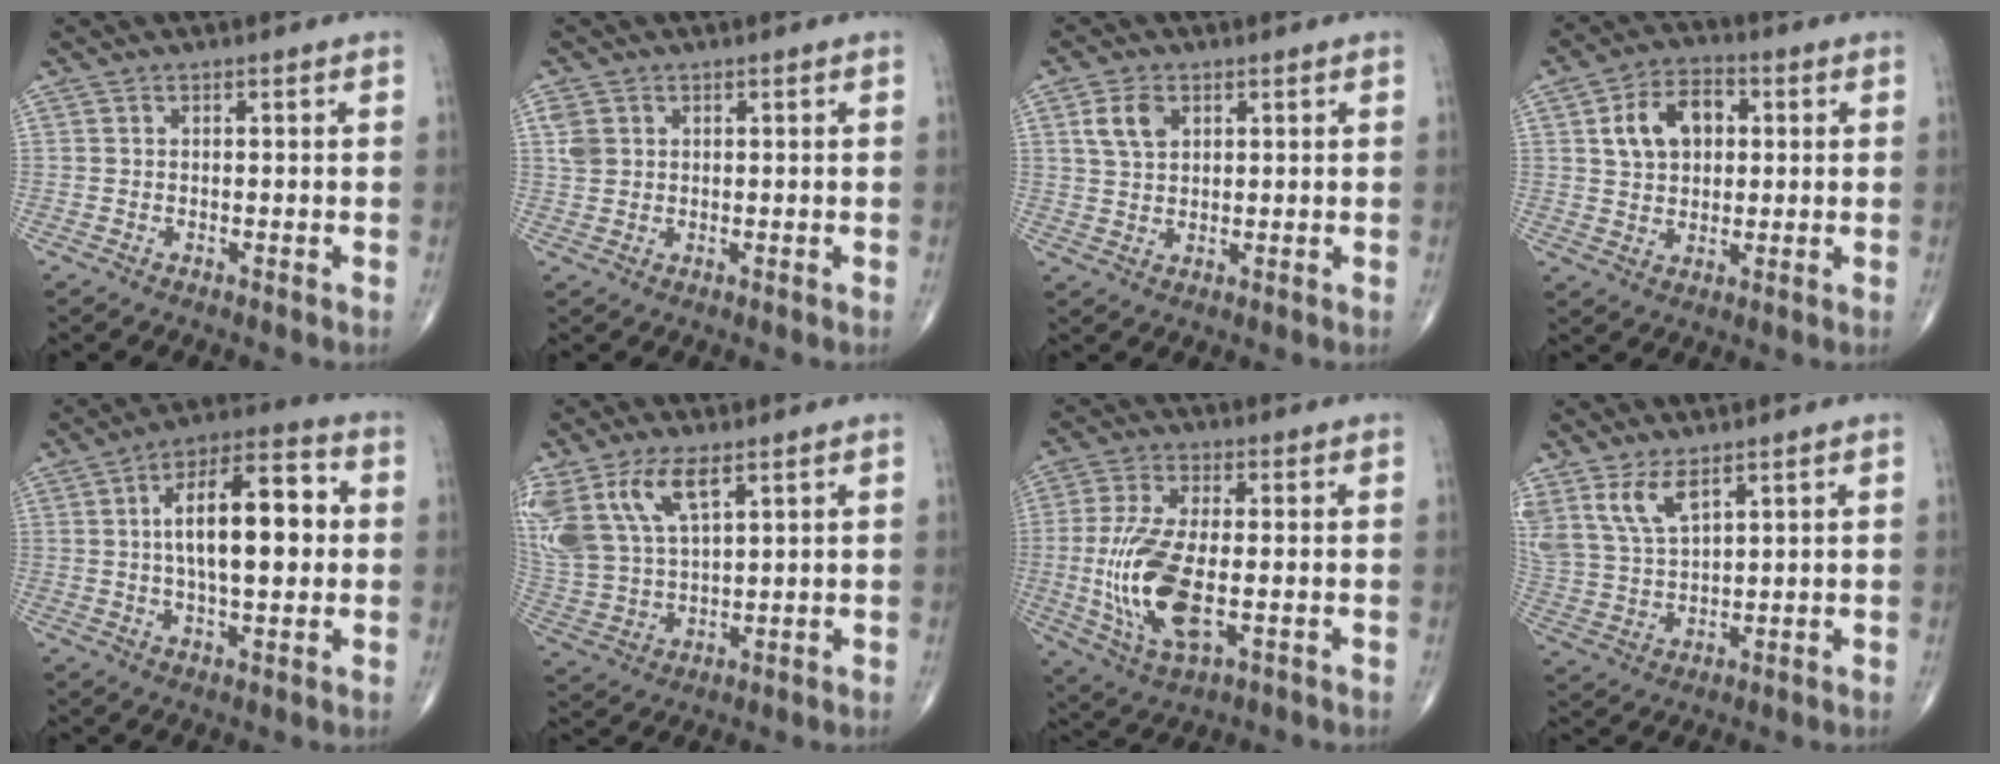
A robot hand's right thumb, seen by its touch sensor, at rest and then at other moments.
{"total": 3.0, "force": [0.9, 2.4, 1.5], "torque": [-0.026, 0.001, 0.023]}
{"total": 6.5, "force": [2.2, 4.5, 4.1], "torque": [-0.066, 0.000, 0.040]}
{"total": 10.0, "force": [2.3, 6.8, 6.9], "torque": [-0.098, 0.008, 0.037]}
{"total": 16.8, "force": [1.8, 7.1, 15.1], "torque": [-0.225, 0.022, 0.023]}
{"total": 15.7, "force": [7.9, 7.5, 11.3], "torque": [-0.248, -0.019, 0.165]}
{"total": 14.8, "force": [-2.1, 6.2, 13.3], "torque": [-0.282, -0.011, -0.033]}
{"total": 7.9, "force": [5.0, 3.2, 5.3], "torque": [-0.105, -0.020, 0.113]}